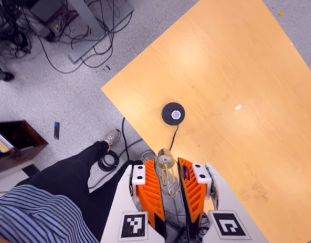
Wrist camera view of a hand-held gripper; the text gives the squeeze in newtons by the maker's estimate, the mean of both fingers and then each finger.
{"total": 21.0, "left": 24.9, "right": 17.1}